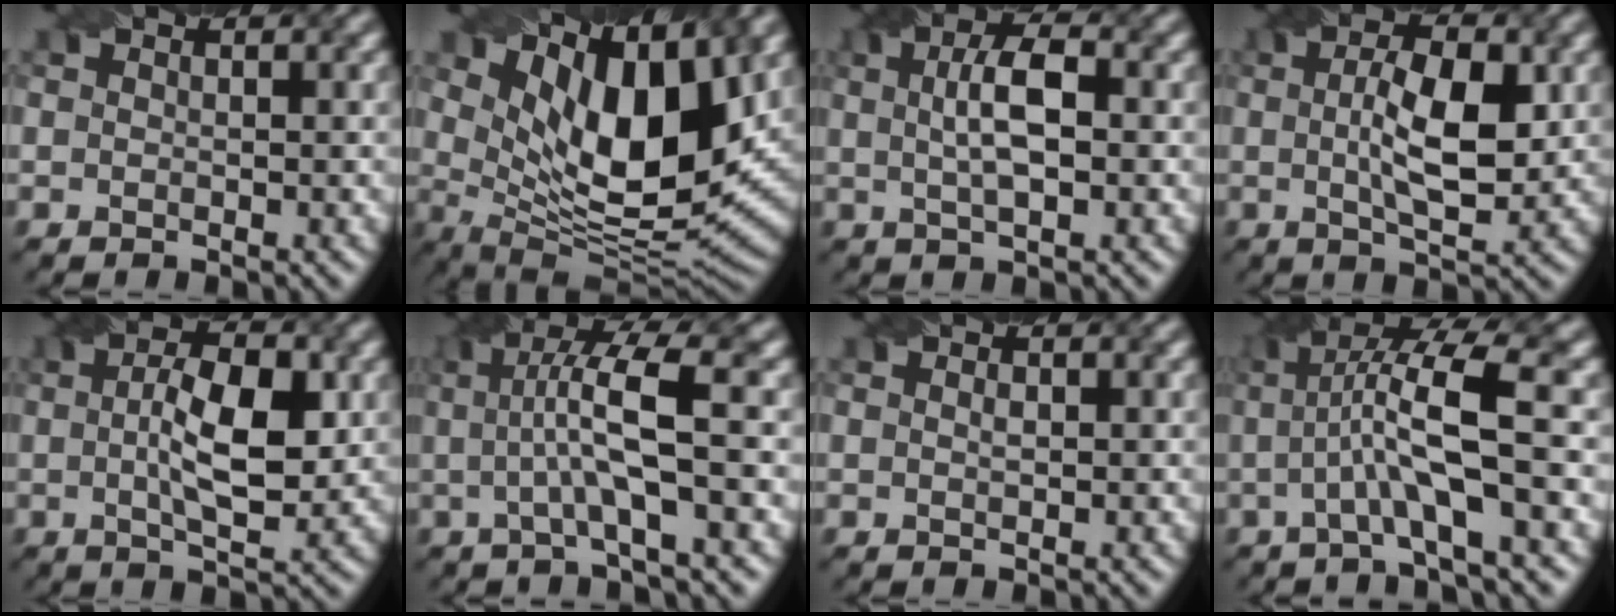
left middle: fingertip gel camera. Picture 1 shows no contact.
{"total": 12.4, "force": [5.1, 5.0, 10.1], "torque": [-0.170, -0.005, 0.093]}
{"total": 4.4, "force": [0.6, 1.4, 4.1], "torque": [-0.077, 0.009, 0.010]}
{"total": 6.4, "force": [0.7, 2.2, 6.0], "torque": [-0.102, 0.002, 0.012]}
{"total": 6.6, "force": [0.6, 2.3, 6.1], "torque": [-0.101, 0.004, 0.009]}
{"total": 6.1, "force": [0.5, 0.9, 6.0], "torque": [-0.111, 0.010, 0.008]}
{"total": 0.5, "force": [0.1, 0.2, 0.5], "torque": [-0.012, 0.002, 0.003]}
{"total": 7.3, "force": [0.6, 1.3, 7.2], "torque": [-0.127, 0.013, 0.008]}